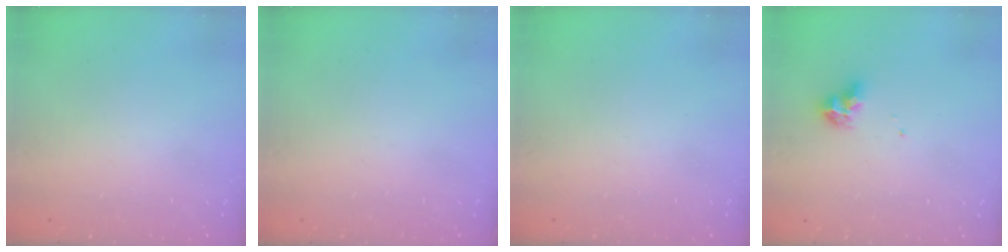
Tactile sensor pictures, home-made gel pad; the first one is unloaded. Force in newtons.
{"total": 0.0}
{"total": 0.0}
{"total": 7.0, "press": 6.9, "slide": 1.0}